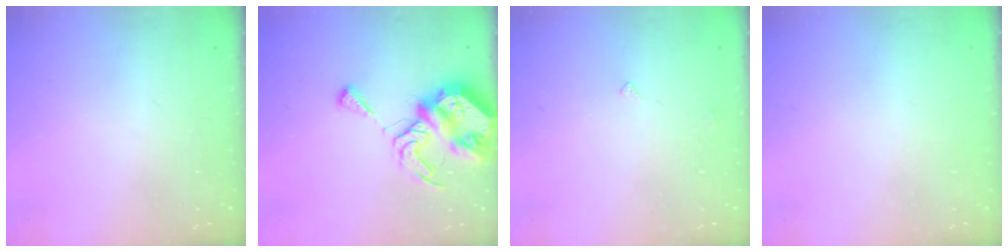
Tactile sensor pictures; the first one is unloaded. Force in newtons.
{"total": 10.3, "press": 10.2, "slide": 1.1}
{"total": 2.5, "press": 2.5, "slide": 0.3}
{"total": 1.8, "press": 1.8, "slide": 0.1}